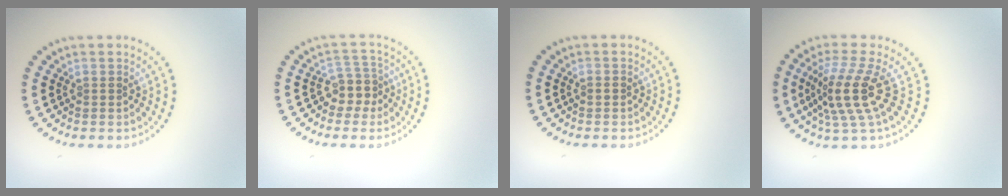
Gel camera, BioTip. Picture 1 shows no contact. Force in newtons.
{"total": 2.7, "press": 2.1, "slide": 1.6}
{"total": 0.7, "press": 0.7, "slide": 0.1}
{"total": 4.4, "press": 3.3, "slide": 2.9}